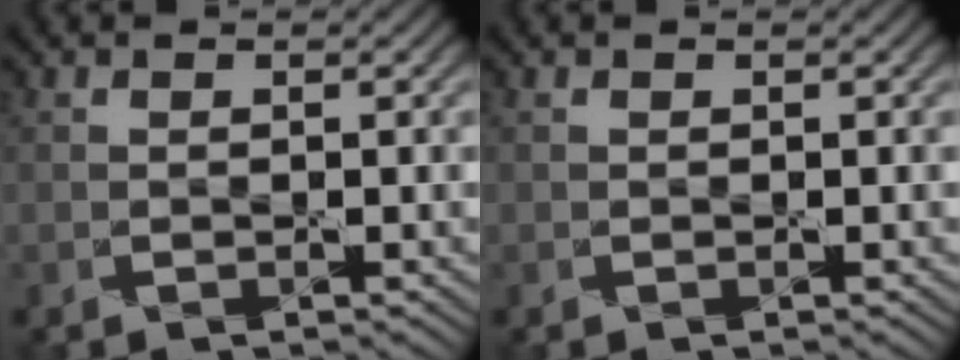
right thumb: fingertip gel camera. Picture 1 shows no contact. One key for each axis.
{"total": 0.0}